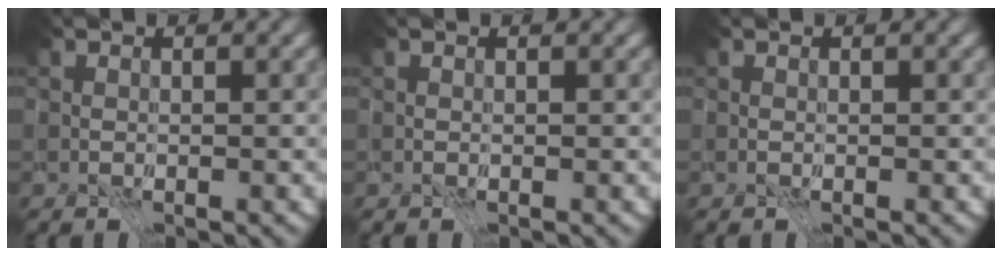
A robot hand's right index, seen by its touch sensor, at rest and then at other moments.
{"total": 0.0}
{"total": 0.0}